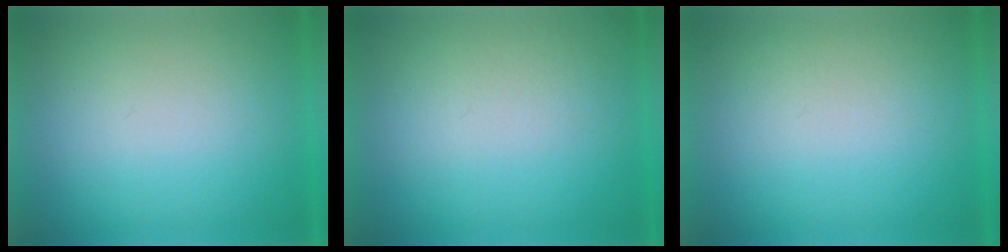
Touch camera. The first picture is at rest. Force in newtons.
{"total": 3.4}
{"total": 1.1}